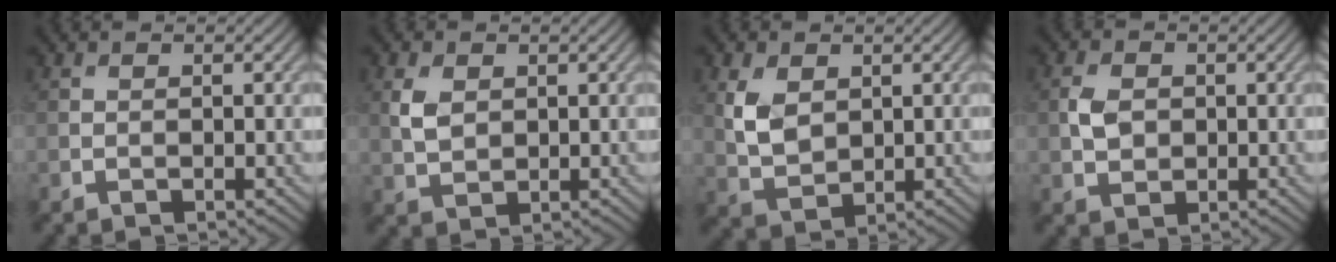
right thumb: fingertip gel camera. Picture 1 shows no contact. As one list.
[{"total": 3.1, "force": [0.9, 2.2, 2.1], "torque": [-0.052, 0.001, 0.019]}, {"total": 4.9, "force": [1.5, 3.4, 3.2], "torque": [-0.080, -0.002, 0.034]}, {"total": 3.0, "force": [0.2, 2.3, 1.9], "torque": [-0.045, 0.000, 0.000]}]